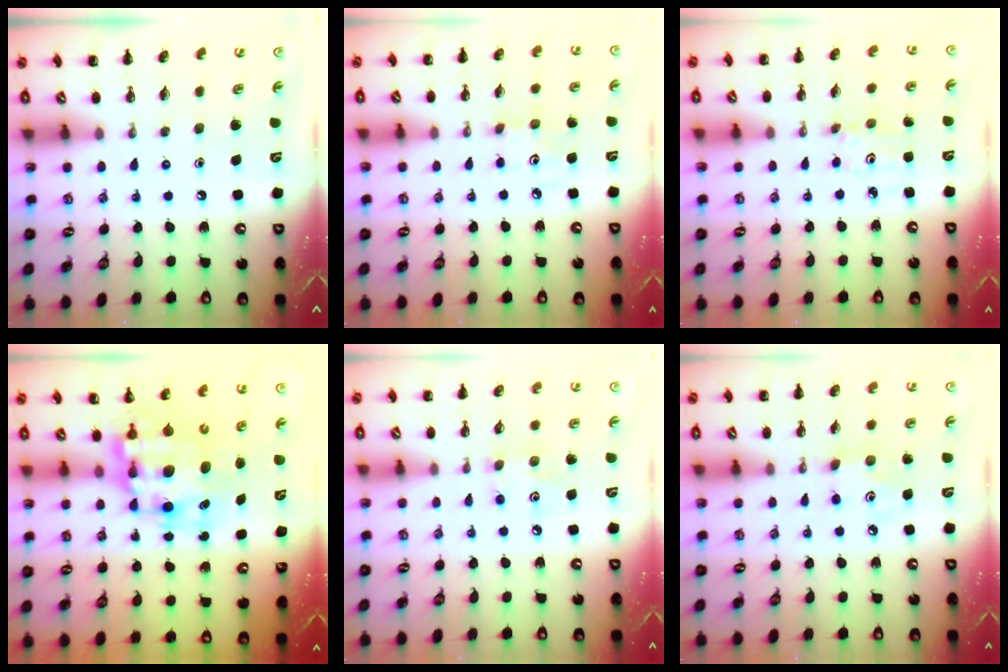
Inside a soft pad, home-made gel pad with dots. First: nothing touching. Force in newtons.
{"total": 3.4, "press": 3.3, "slide": 1.0}
{"total": 2.4, "press": 2.3, "slide": 0.7}
{"total": 10.1, "press": 9.8, "slide": 2.6}
{"total": 3.7, "press": 3.7, "slide": 0.6}
{"total": 4.2, "press": 4.1, "slide": 0.8}